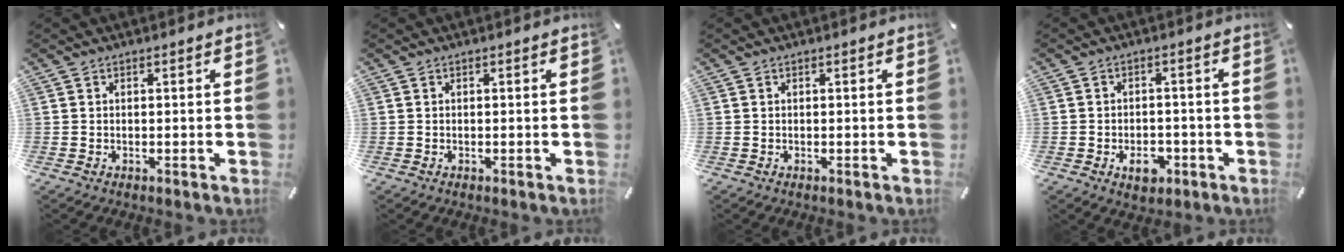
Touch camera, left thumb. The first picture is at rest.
{"total": 0.0}
{"total": 0.0}
{"total": 5.8, "force": [-2.3, 3.9, 3.6], "torque": [-0.060, 0.006, -0.041]}